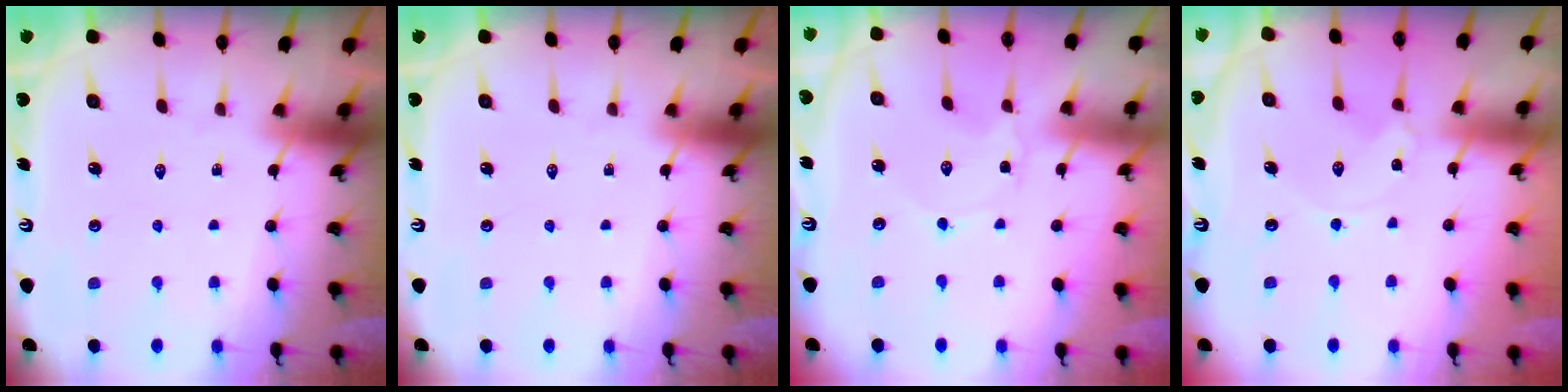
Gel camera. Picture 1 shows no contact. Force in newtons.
{"total": 0.0}
{"total": 1.8, "press": 1.7, "slide": 0.3}
{"total": 1.8, "press": 1.8, "slide": 0.1}